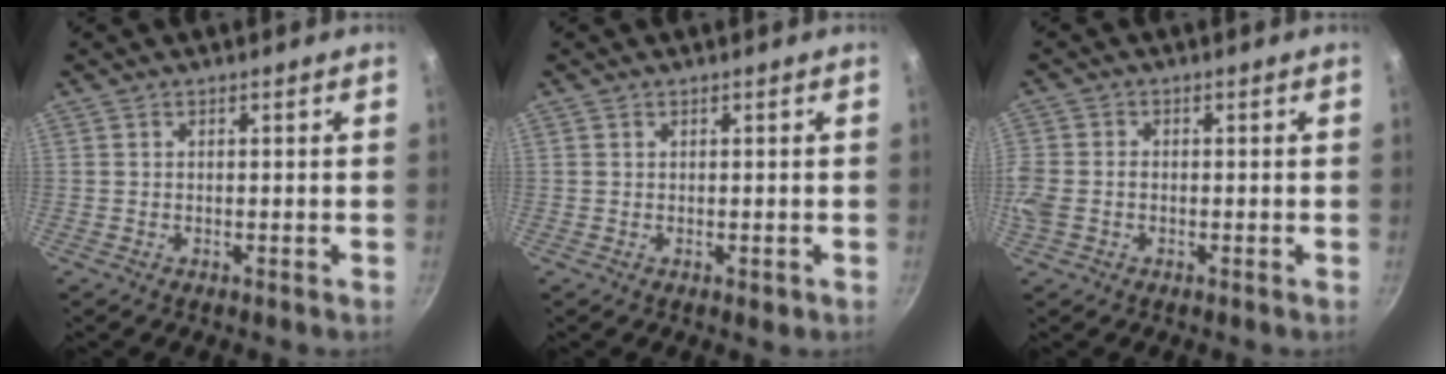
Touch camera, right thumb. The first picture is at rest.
{"total": 1.0, "force": [0.0, 0.8, 0.7], "torque": [-0.005, 0.000, 0.000]}
{"total": 5.9, "force": [-1.3, 4.4, 3.7], "torque": [-0.090, 0.003, -0.033]}